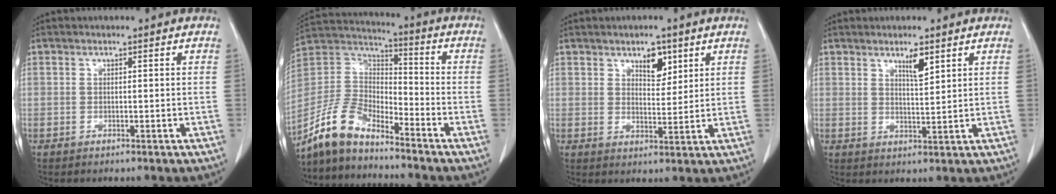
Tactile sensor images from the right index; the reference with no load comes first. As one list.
[{"total": 10.5, "force": [-8.9, 3.4, 4.4], "torque": [-0.108, 0.020, -0.180]}, {"total": 4.3, "force": [2.6, 2.1, 2.7], "torque": [-0.041, -0.004, 0.042]}, {"total": 3.3, "force": [2.1, 0.4, 2.5], "torque": [-0.047, -0.005, 0.038]}]